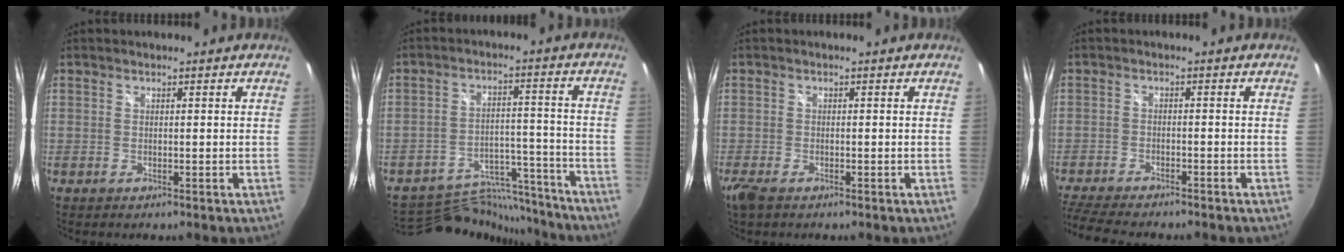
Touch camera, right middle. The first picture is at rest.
{"total": 17.9, "force": [-16.7, 5.2, 3.8], "torque": [-0.078, 0.033, -0.235]}
{"total": 3.1, "force": [-2.2, 1.1, 2.0], "torque": [-0.047, -0.011, -0.042]}
{"total": 10.7, "force": [-9.5, 1.9, 4.7], "torque": [-0.120, -0.025, -0.161]}